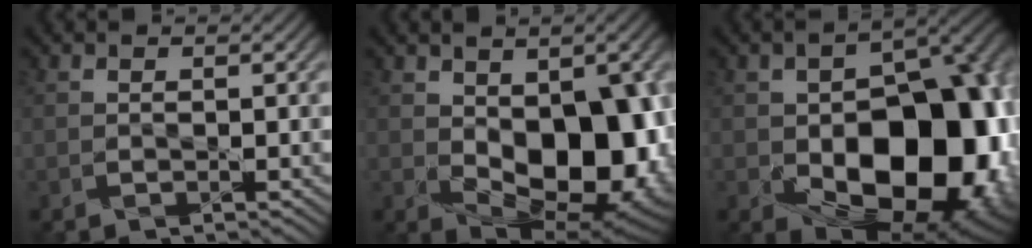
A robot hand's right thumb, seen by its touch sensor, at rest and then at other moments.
{"total": 15.6, "force": [-0.9, 9.4, 12.5], "torque": [-0.163, -0.033, 0.009]}
{"total": 20.1, "force": [-4.3, 13.0, 14.7], "torque": [-0.167, -0.033, -0.044]}